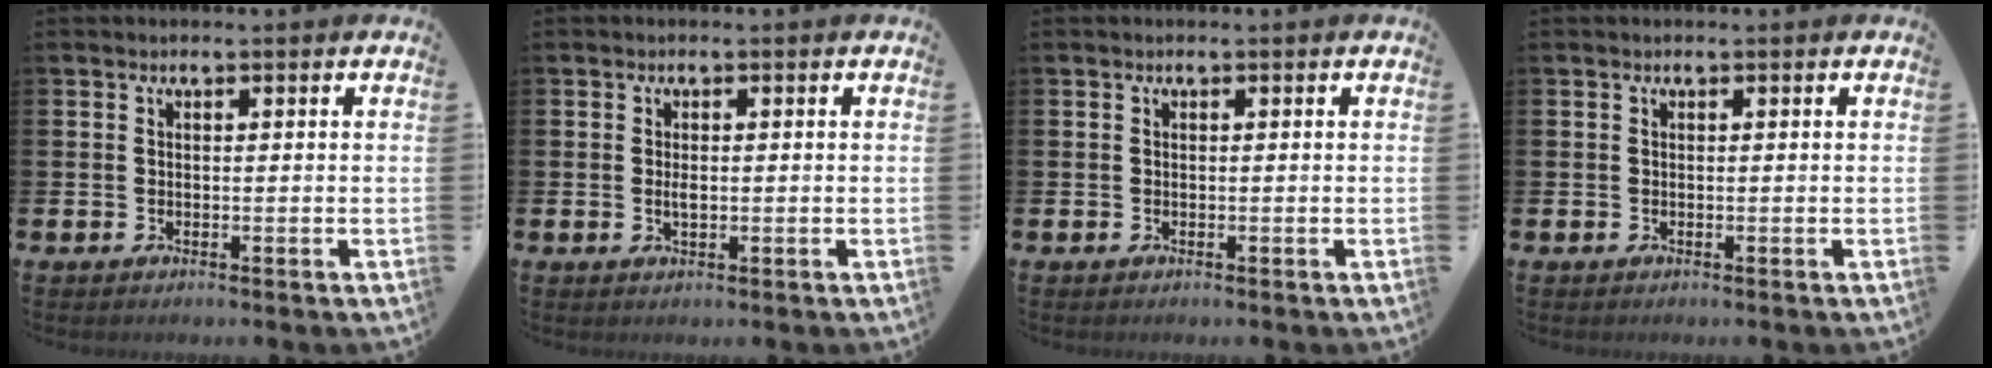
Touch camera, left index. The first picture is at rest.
{"total": 1.2, "force": [0.1, 0.5, 1.1], "torque": [-0.020, 0.002, 0.000]}
{"total": 0.0}
{"total": 0.0}